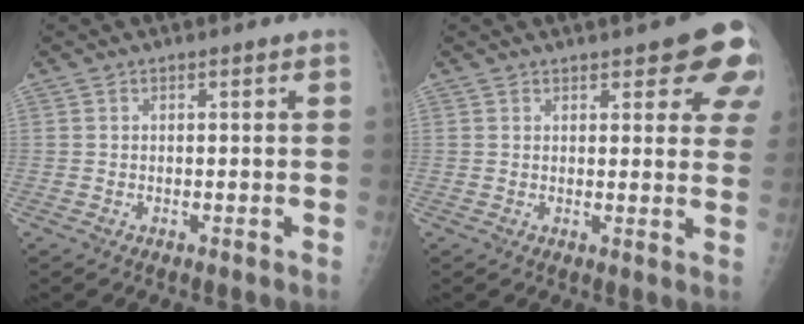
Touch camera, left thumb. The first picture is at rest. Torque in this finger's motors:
{"motor_torque": [-0.03, 0.30, -0.10, -0.37, 0.03]}